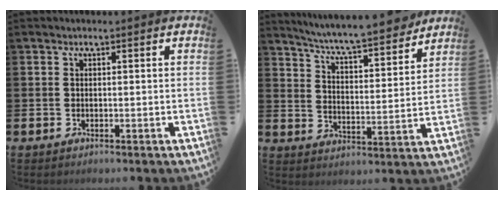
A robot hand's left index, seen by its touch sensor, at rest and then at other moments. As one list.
[{"total": 7.7, "force": [7.3, 0.0, 2.3], "torque": [-0.068, -0.060, 0.124]}]